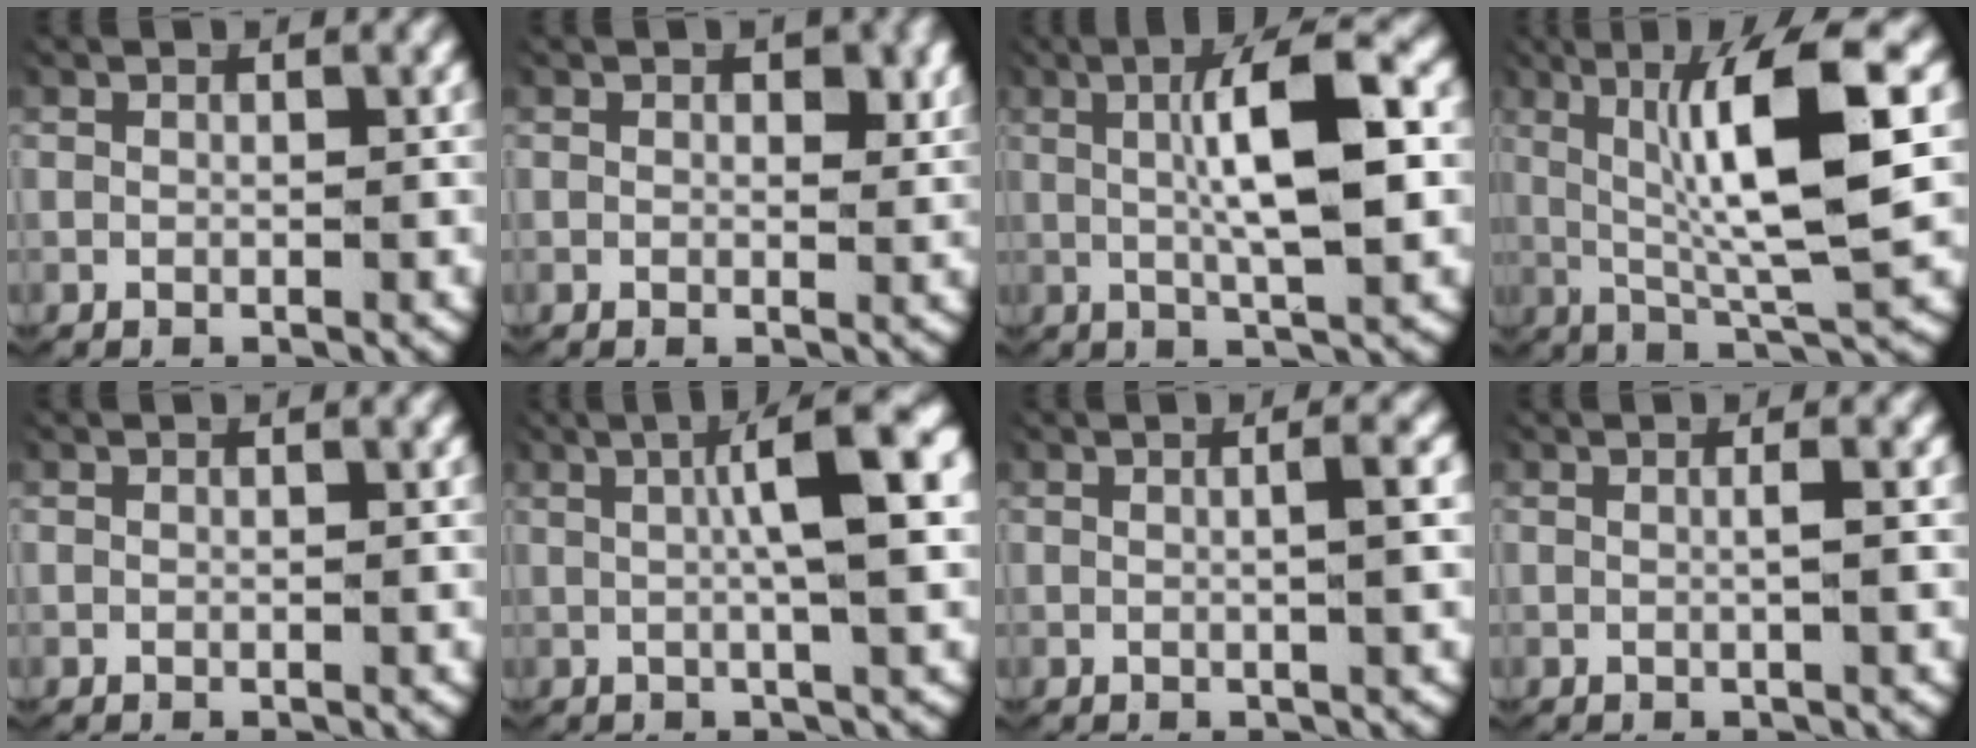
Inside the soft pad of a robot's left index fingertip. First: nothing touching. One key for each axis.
{"total": 1.2, "fx": 0.5, "fy": 0.8, "fz": 0.7, "tx": -0.010, "ty": -0.010, "tz": 0.010}
{"total": 7.5, "fx": 1.4, "fy": 1.8, "fz": 7.1, "tx": -0.124, "ty": 0.006, "tz": 0.022}
{"total": 9.2, "fx": 2.3, "fy": 1.9, "fz": 8.7, "tx": -0.154, "ty": 0.002, "tz": 0.041}
{"total": 0.0}
{"total": 6.9, "fx": 1.9, "fy": 1.5, "fz": 6.5, "tx": -0.102, "ty": 0.022, "tz": 0.022}
{"total": 1.8, "fx": 0.3, "fy": -0.2, "fz": 1.8, "tx": -0.029, "ty": 0.003, "tz": 0.007}
{"total": 1.1, "fx": 0.1, "fy": -0.2, "fz": 1.0, "tx": -0.022, "ty": -0.001, "tz": 0.003}